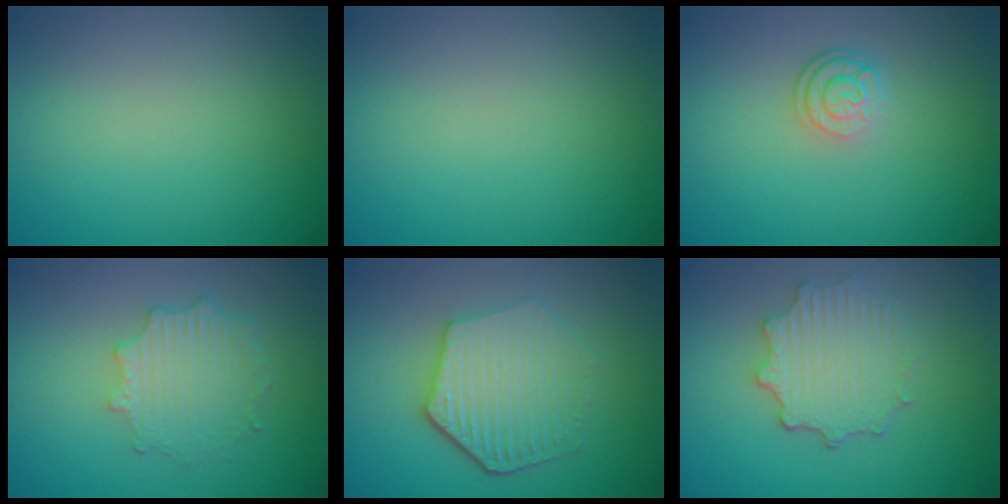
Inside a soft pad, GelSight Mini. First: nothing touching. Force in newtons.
{"total": 0.0}
{"total": 2.6, "press": 2.0, "slide": 1.6}
{"total": 3.9, "press": 3.1, "slide": 2.3}
{"total": 5.6, "press": 4.4, "slide": 3.5}
{"total": 4.2, "press": 3.5, "slide": 2.3}